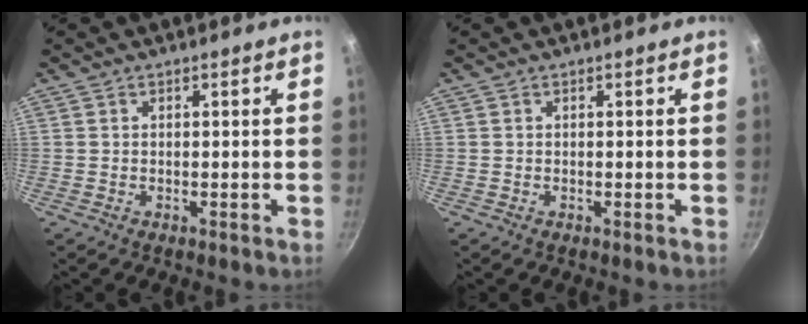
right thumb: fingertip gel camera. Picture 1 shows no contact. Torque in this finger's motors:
{"motor_torque": [-0.01, 0.00, 0.07, -0.07, 0.00]}